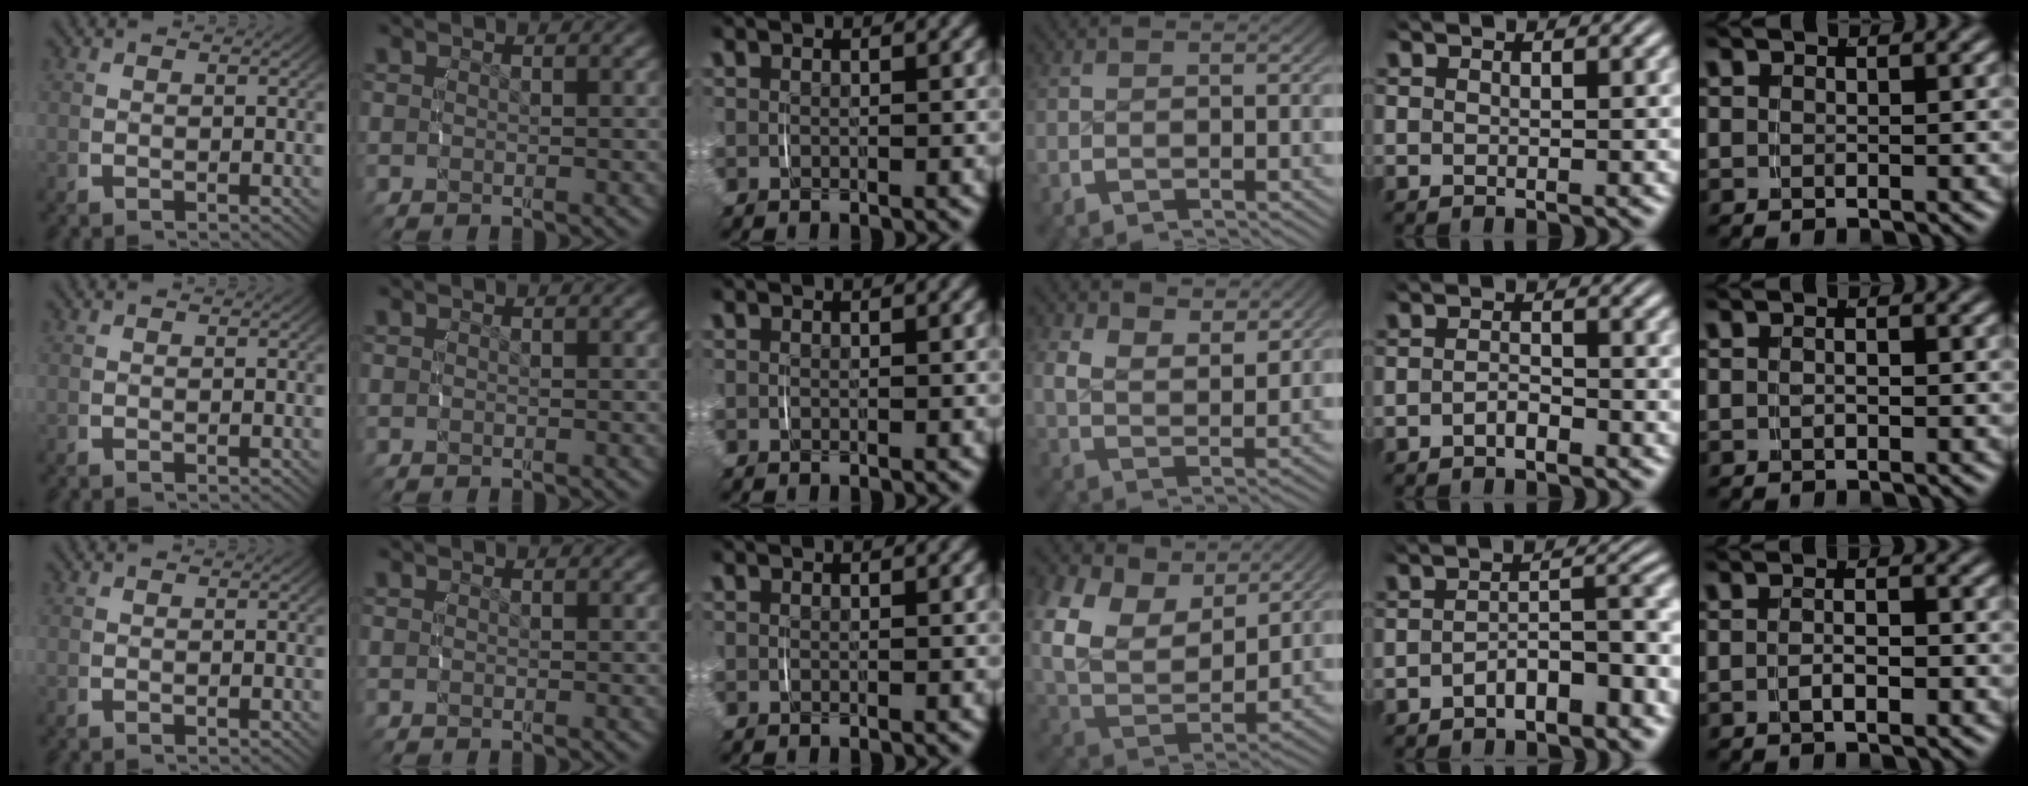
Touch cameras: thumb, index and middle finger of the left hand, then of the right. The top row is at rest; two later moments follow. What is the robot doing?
{"motion": "lift_and_place", "object": "pen bag"}